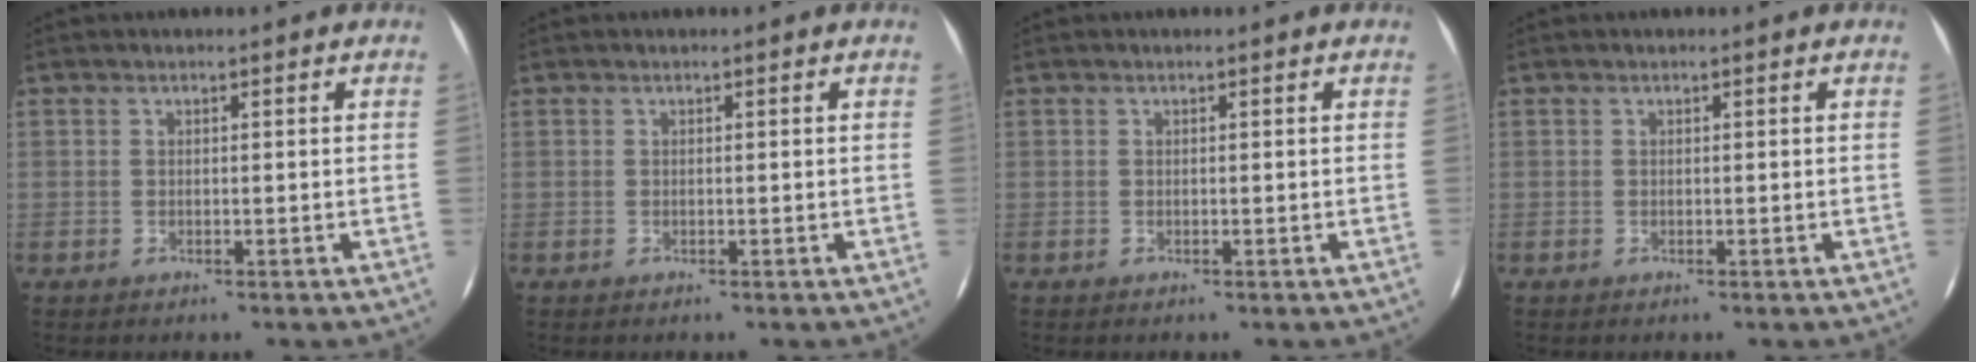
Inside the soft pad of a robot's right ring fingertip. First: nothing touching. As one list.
[{"total": 0.0}, {"total": 0.0}, {"total": 0.0}]